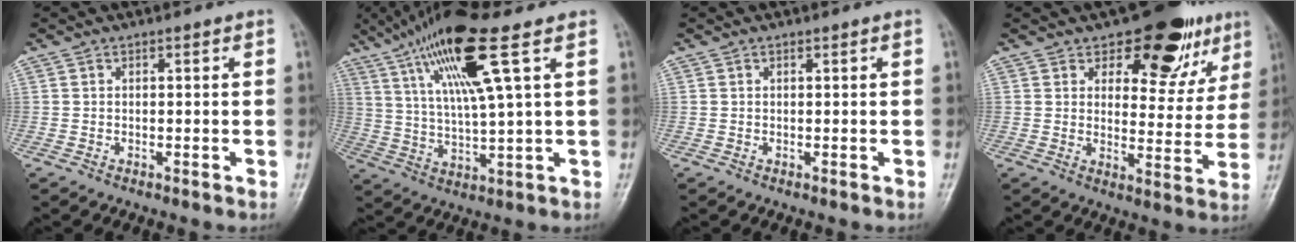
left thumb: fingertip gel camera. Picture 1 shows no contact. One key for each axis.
{"total": 16.0, "fx": 7.5, "fy": 2.1, "fz": 14.1, "tx": -0.274, "ty": -0.009, "tz": 0.137}
{"total": 0.0}
{"total": 14.0, "fx": 8.9, "fy": 7.4, "fz": 7.8, "tx": -0.038, "ty": -0.047, "tz": 0.122}